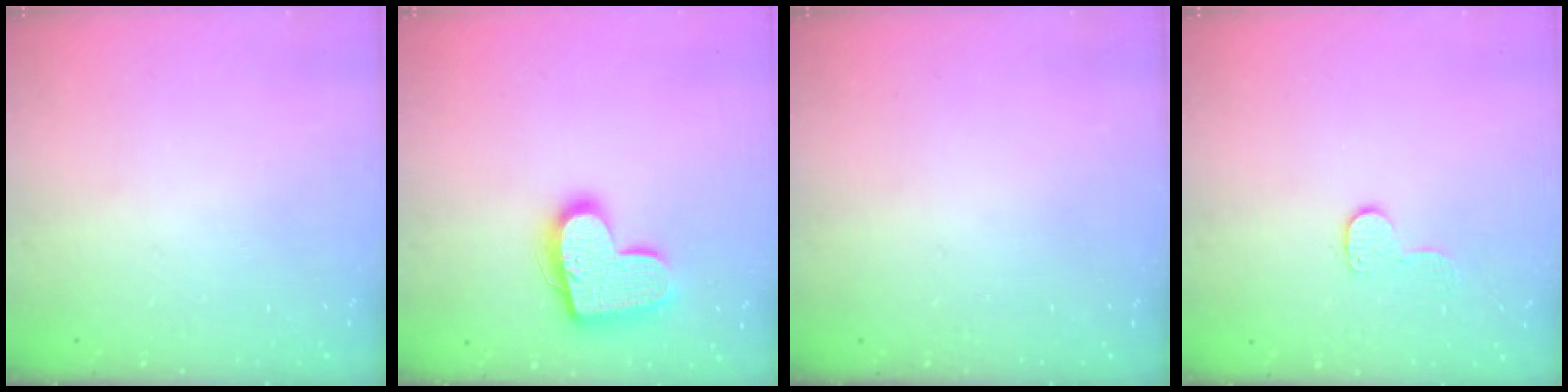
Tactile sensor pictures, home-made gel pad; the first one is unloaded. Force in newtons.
{"total": 16.4, "press": 16.4, "slide": 1.0}
{"total": 0.0}
{"total": 5.6, "press": 5.6, "slide": 0.4}